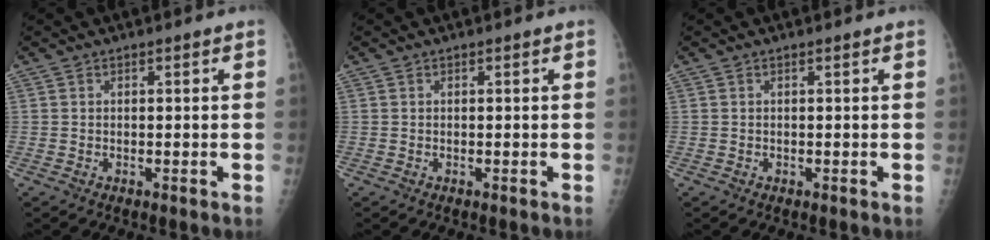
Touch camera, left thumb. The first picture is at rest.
{"total": 0.0}
{"total": 0.0}